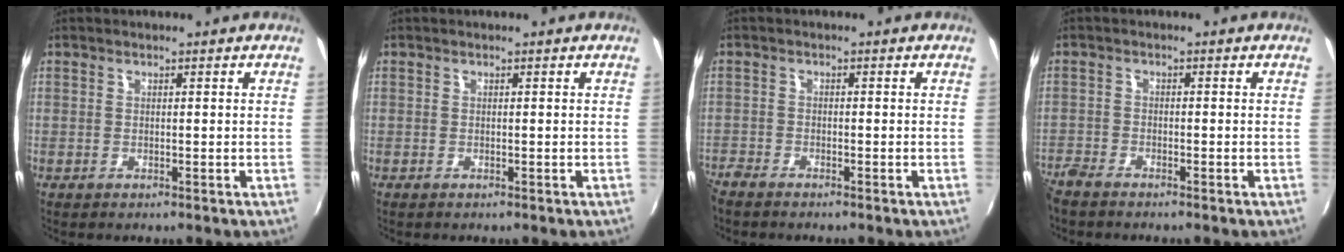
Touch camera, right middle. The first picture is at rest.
{"total": 0.0}
{"total": 3.0, "force": [-2.8, 0.8, 0.9], "torque": [-0.028, -0.013, -0.059]}
{"total": 4.2, "force": [-3.8, 1.0, 1.4], "torque": [-0.043, -0.018, -0.079]}